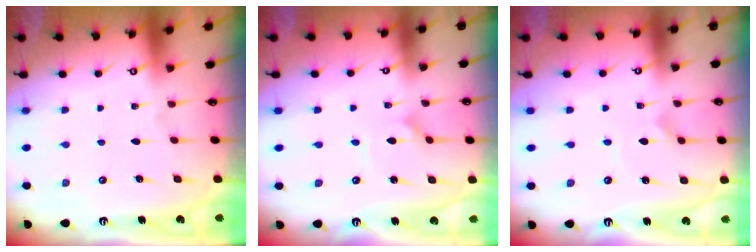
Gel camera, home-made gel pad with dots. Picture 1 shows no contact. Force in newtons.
{"total": 1.2, "press": 1.2, "slide": 0.1}
{"total": 1.6, "press": 1.6, "slide": 0.1}